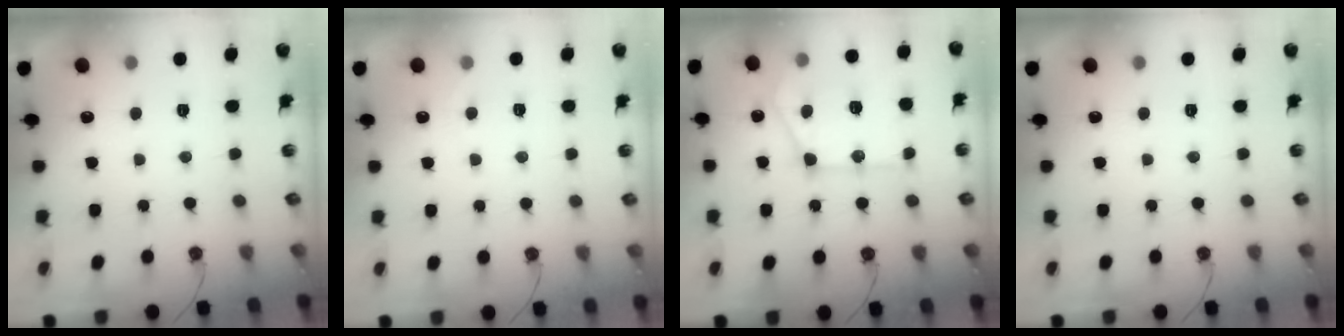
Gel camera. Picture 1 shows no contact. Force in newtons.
{"total": 3.9, "press": 3.8, "slide": 0.5}
{"total": 17.5, "press": 17.4, "slide": 1.8}
{"total": 0.0}